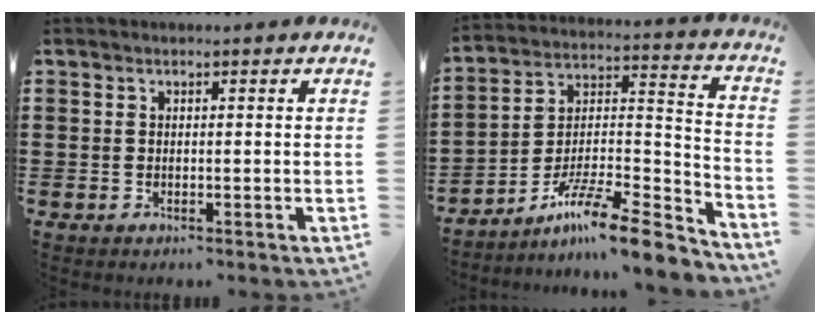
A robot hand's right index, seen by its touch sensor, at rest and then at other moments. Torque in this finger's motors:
{"motor_torque": [0.10, 0.41, 0.05, 0.03]}